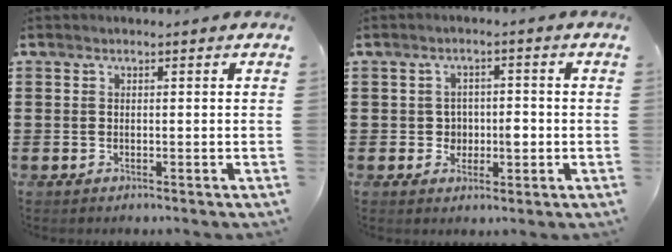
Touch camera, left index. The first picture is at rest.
{"total": 3.1, "force": [-0.6, 2.4, 1.8], "torque": [-0.035, 0.001, -0.017]}